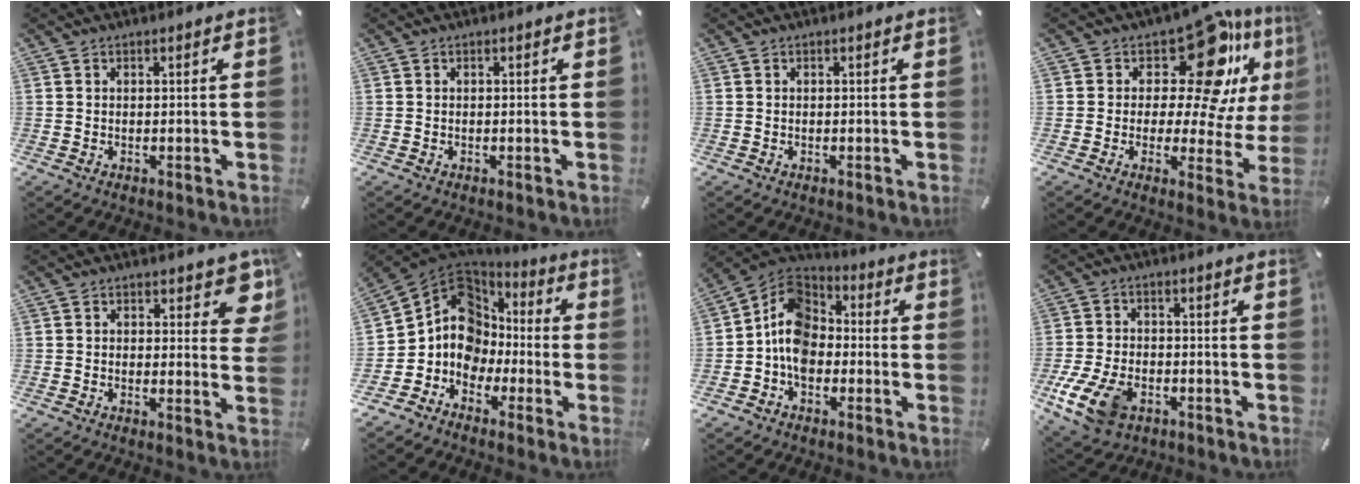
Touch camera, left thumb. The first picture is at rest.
{"total": 0.0}
{"total": 0.0}
{"total": 17.7, "force": [10.4, 7.9, 12.0], "torque": [-0.162, -0.096, 0.171]}
{"total": 6.5, "force": [3.1, 3.5, 4.6], "torque": [-0.031, -0.018, 0.045]}
{"total": 10.9, "force": [-1.5, 10.3, 3.2], "torque": [-0.074, -0.008, -0.025]}
{"total": 10.3, "force": [-3.1, 8.0, 5.7], "torque": [-0.138, 0.018, -0.064]}
{"total": 11.5, "force": [-4.9, 7.4, 7.2], "torque": [-0.161, 0.015, -0.087]}